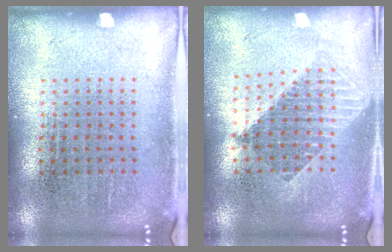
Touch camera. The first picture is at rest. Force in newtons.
{"total": 1.6, "press": 1.4, "slide": 0.9}